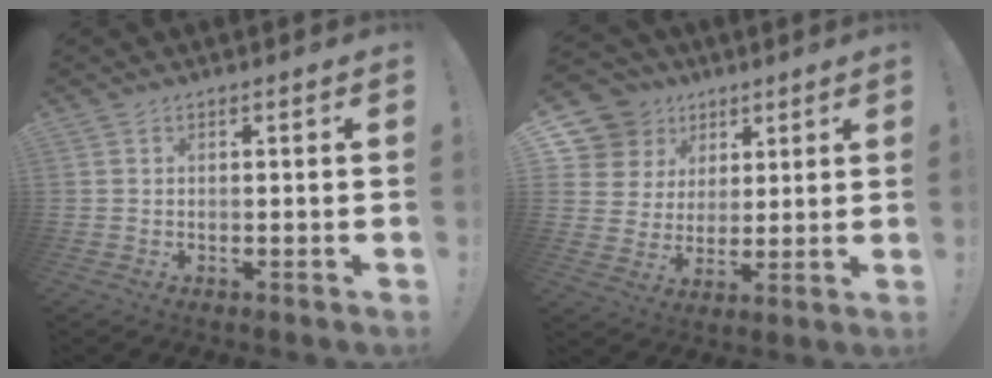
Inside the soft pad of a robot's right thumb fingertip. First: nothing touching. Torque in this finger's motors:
{"motor_torque": [0.12, 0.43, -0.25, 0.19, -0.02]}